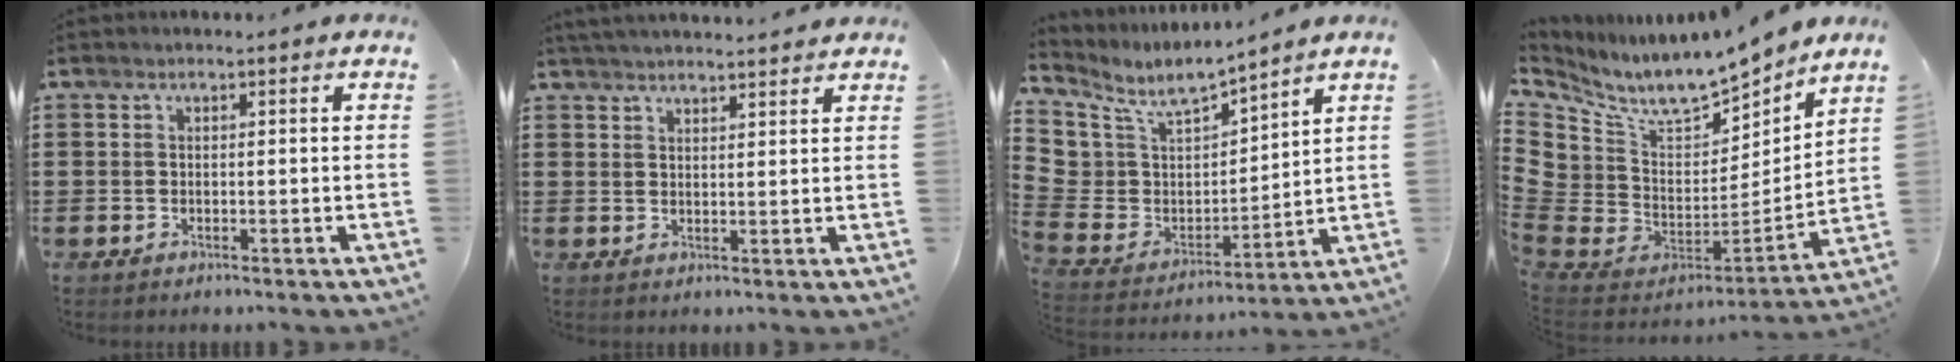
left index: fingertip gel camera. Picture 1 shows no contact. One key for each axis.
{"total": 2.9, "fx": 2.9, "fy": -0.2, "fz": 0.3, "tx": -0.013, "ty": -0.006, "tz": 0.055}
{"total": 6.6, "fx": 5.3, "fy": 3.9, "fz": 0.7, "tx": -0.057, "ty": -0.048, "tz": 0.094}
{"total": 7.2, "fx": 6.3, "fy": 2.7, "fz": 2.1, "tx": -0.080, "ty": -0.063, "tz": 0.106}